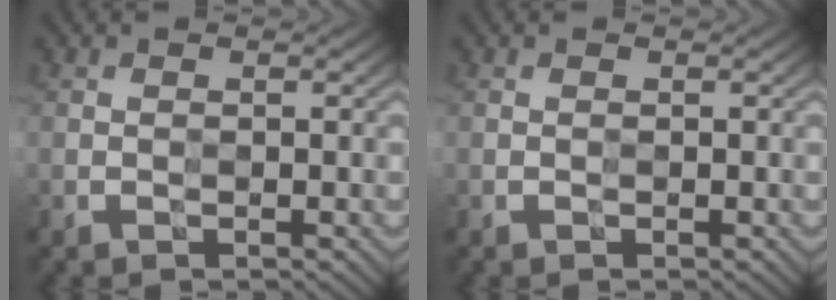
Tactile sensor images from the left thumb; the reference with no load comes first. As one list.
[{"total": 0.0}]